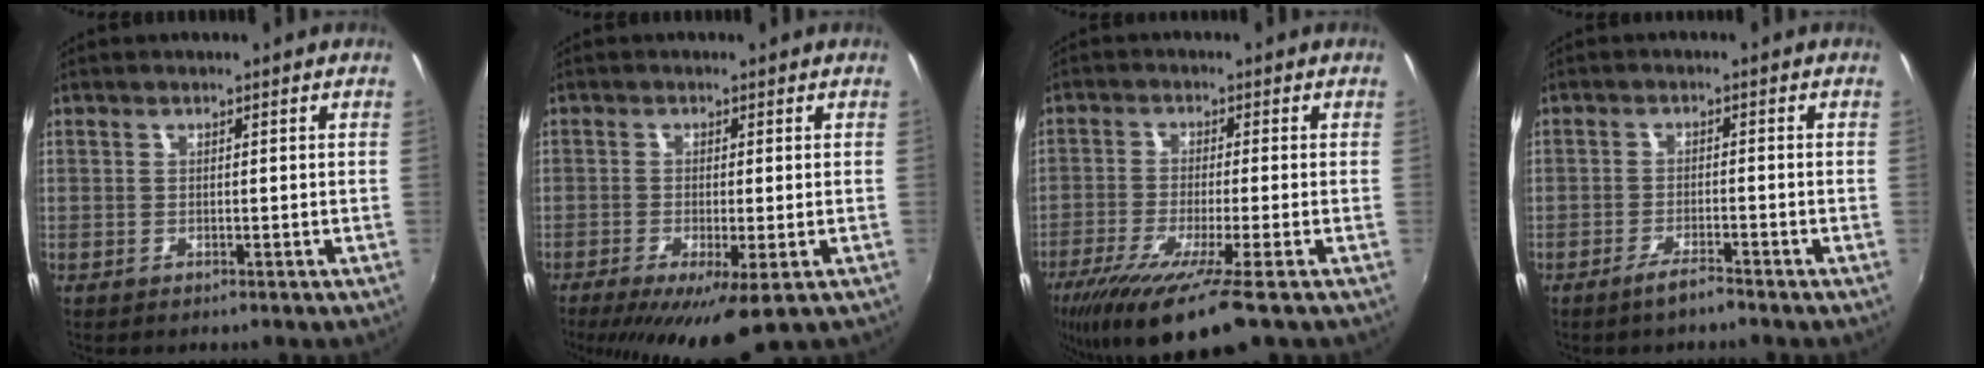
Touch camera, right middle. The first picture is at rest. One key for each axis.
{"total": 10.3, "fx": -5.7, "fy": 2.3, "fz": 8.3, "tx": -0.163, "ty": -0.036, "tz": -0.089}
{"total": 13.9, "fx": -8.9, "fy": 1.0, "fz": 10.6, "tx": -0.213, "ty": -0.053, "tz": -0.150}
{"total": 3.2, "fx": -2.6, "fy": 0.3, "fz": 1.8, "tx": -0.047, "ty": -0.002, "tz": -0.049}